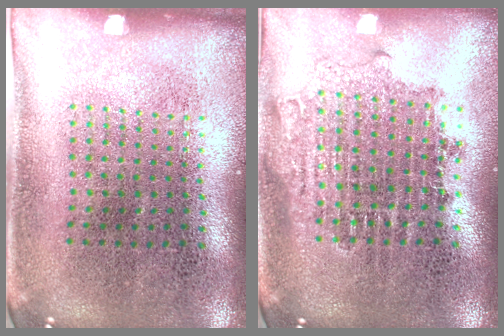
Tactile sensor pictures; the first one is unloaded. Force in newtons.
{"total": 1.7, "press": 1.4, "slide": 1.0}